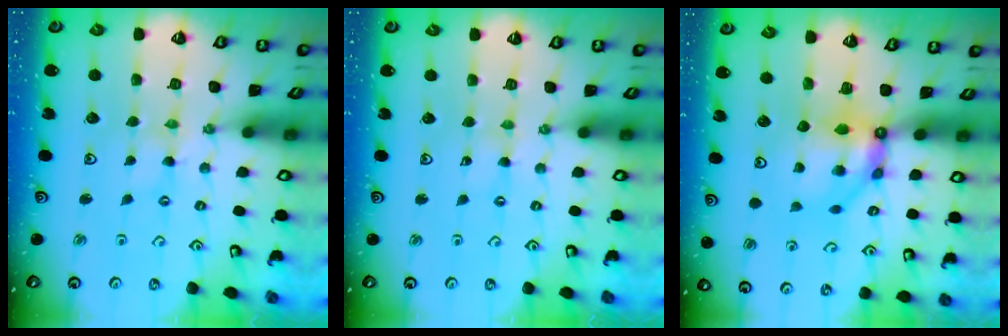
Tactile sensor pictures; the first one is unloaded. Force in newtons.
{"total": 0.5, "press": 0.5, "slide": 0.1}
{"total": 8.3, "press": 8.2, "slide": 0.7}